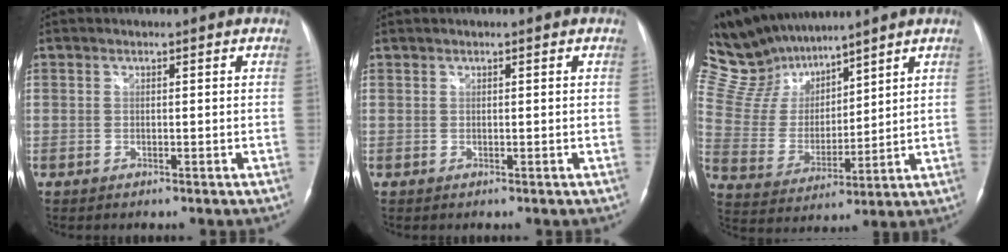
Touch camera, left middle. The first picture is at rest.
{"total": 0.0}
{"total": 12.6, "force": [11.7, 3.5, 3.5], "torque": [-0.091, 0.019, 0.238]}